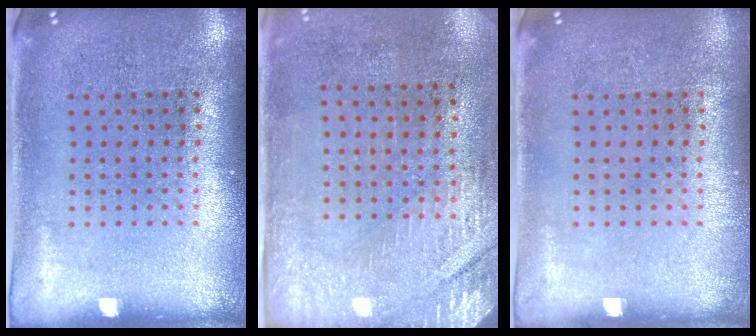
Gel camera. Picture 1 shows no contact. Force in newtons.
{"total": 2.8, "press": 2.4, "slide": 1.4}
{"total": 0.0}